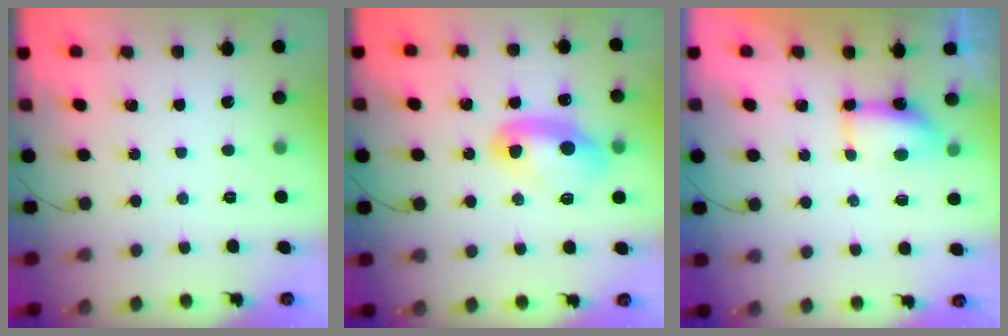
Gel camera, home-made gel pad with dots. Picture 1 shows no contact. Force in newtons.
{"total": 10.4, "press": 10.3, "slide": 1.0}
{"total": 6.6, "press": 6.6, "slide": 0.2}